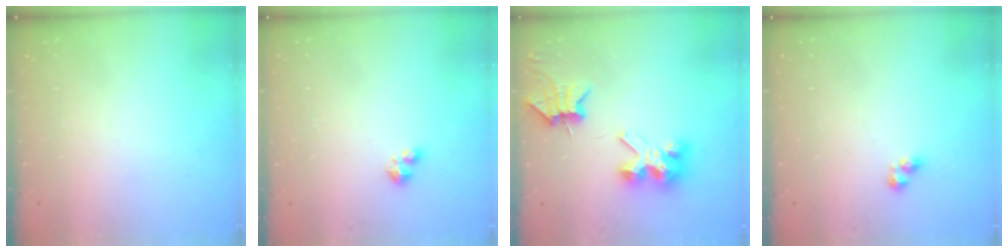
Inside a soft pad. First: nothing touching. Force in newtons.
{"total": 2.4, "press": 2.4, "slide": 0.4}
{"total": 7.0, "press": 7.0, "slide": 0.9}
{"total": 2.8, "press": 2.8, "slide": 0.3}